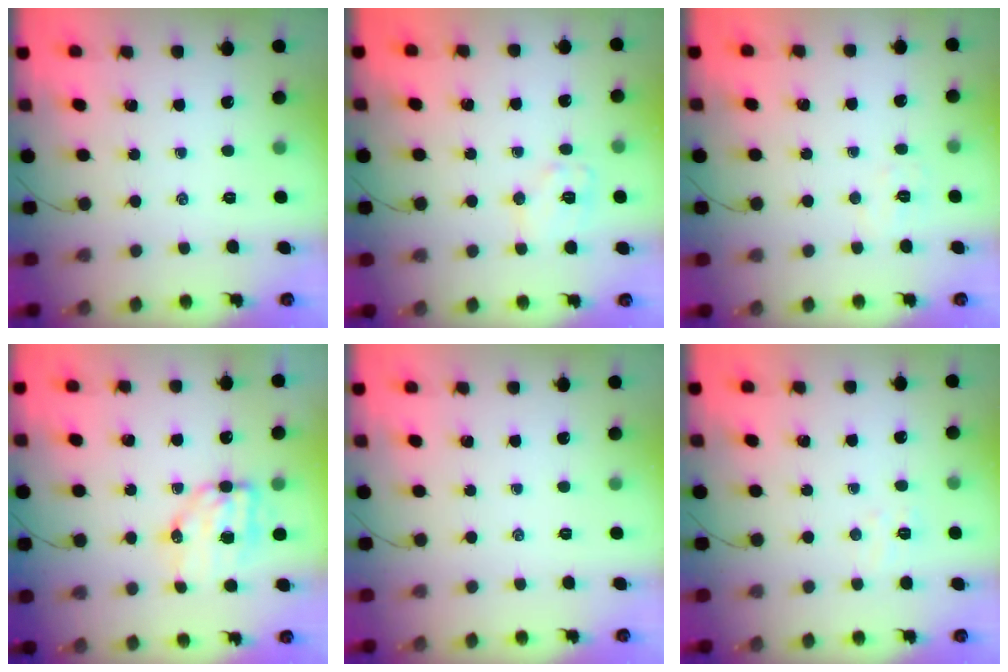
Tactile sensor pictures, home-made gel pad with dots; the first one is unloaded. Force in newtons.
{"total": 8.3, "press": 8.3, "slide": 1.0}
{"total": 4.6, "press": 4.5, "slide": 1.0}
{"total": 7.9, "press": 7.8, "slide": 1.3}
{"total": 0.0}
{"total": 4.8, "press": 4.7, "slide": 1.1}